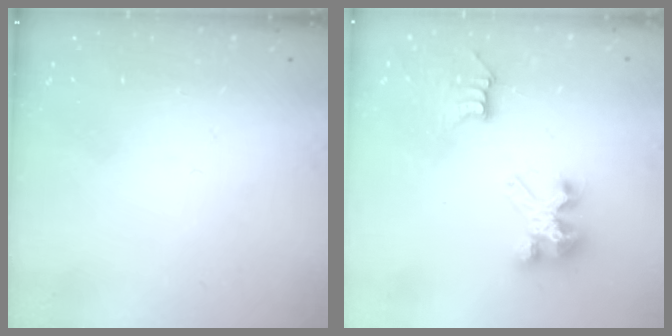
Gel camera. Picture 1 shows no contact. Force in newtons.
{"total": 6.7, "press": 6.7, "slide": 0.1}